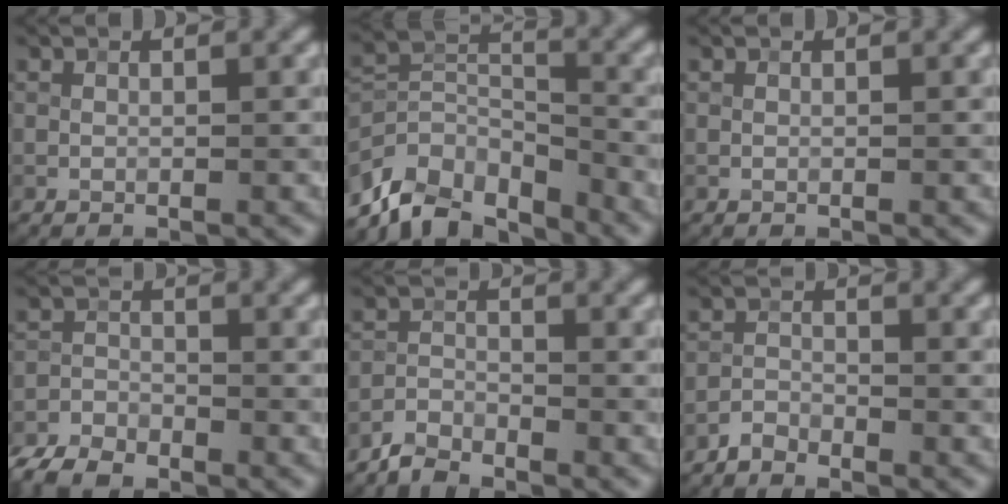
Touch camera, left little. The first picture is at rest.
{"total": 7.9, "force": [-6.5, 3.4, 2.9], "torque": [-0.041, -0.010, -0.132]}
{"total": 0.0}
{"total": 4.0, "force": [-3.6, 1.5, 1.1], "torque": [-0.018, -0.014, -0.079]}
{"total": 2.1, "force": [-2.1, 0.4, 0.0], "torque": [0.001, 0.003, -0.050]}
{"total": 1.5, "force": [-1.5, 0.4, 0.0], "torque": [0.007, 0.004, -0.032]}